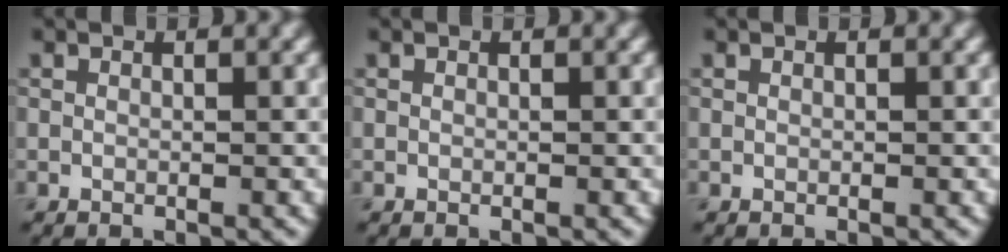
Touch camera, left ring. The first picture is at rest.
{"total": 0.0}
{"total": 0.0}